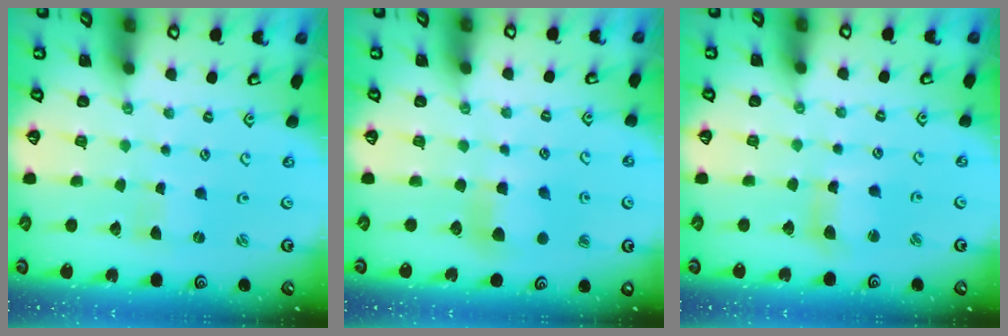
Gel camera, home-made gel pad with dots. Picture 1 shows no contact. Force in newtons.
{"total": 5.7, "press": 5.7, "slide": 0.3}
{"total": 6.9, "press": 6.8, "slide": 1.0}